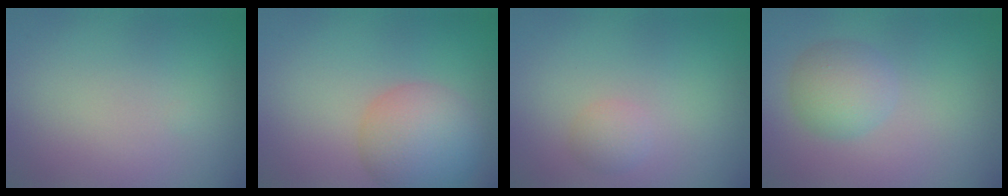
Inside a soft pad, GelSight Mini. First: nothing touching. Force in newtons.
{"total": 5.7, "press": 5.7, "slide": 0.3}
{"total": 1.2, "press": 1.2, "slide": 0.1}
{"total": 3.3, "press": 3.3, "slide": 0.1}